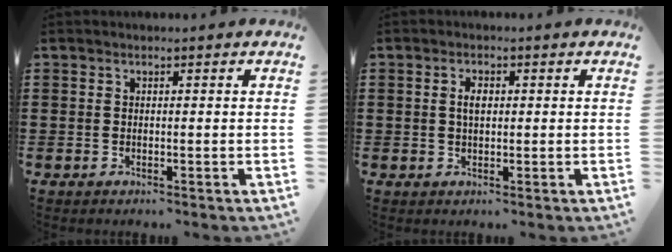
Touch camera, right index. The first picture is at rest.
{"total": 2.0, "force": [0.4, 0.9, 1.7], "torque": [-0.036, 0.006, 0.004]}